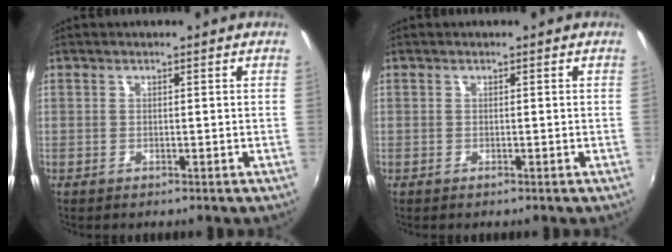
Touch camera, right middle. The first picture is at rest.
{"total": 0.0}